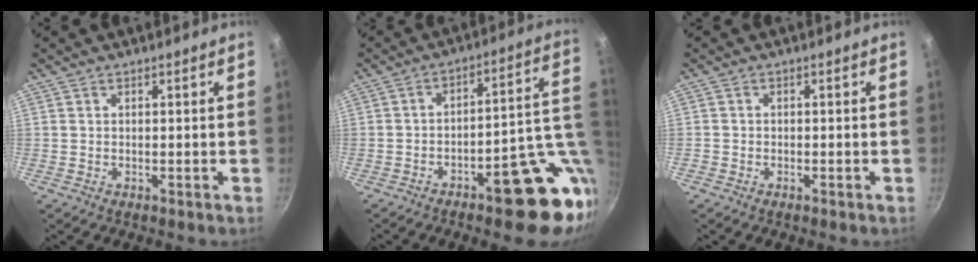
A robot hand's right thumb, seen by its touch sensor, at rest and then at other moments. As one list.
[{"total": 18.3, "force": [-5.6, 7.4, 15.8], "torque": [-0.137, 0.025, -0.068]}, {"total": 0.8, "force": [-0.6, 0.4, 0.3], "torque": [-0.012, 0.004, -0.013]}]